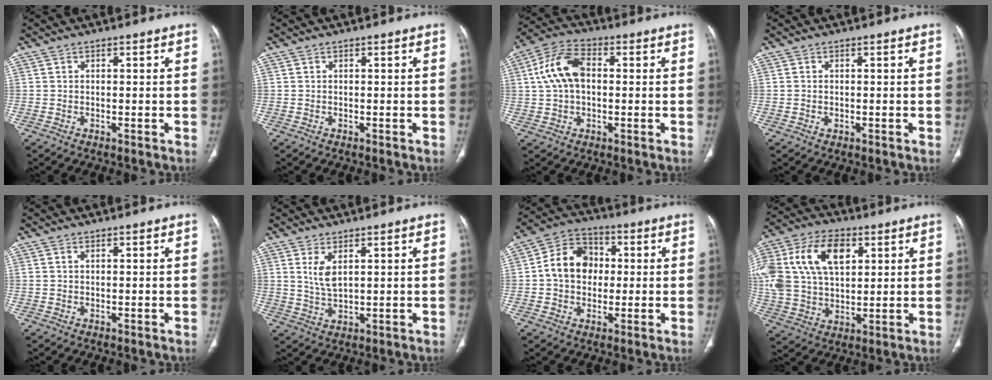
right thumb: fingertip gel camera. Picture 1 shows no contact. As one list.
[{"total": 0.0}, {"total": 10.4, "force": [1.2, 6.5, 8.1], "torque": [-0.161, 0.026, 0.019]}, {"total": 0.7, "force": [-0.1, 0.5, 0.4], "torque": [-0.011, 0.001, 0.001]}, {"total": 0.7, "force": [0.3, 0.4, 0.5], "torque": [-0.013, 0.006, 0.007]}, {"total": 4.4, "force": [1.8, 1.8, 3.6], "torque": [-0.071, -0.014, 0.045]}, {"total": 11.2, "force": [0.5, 9.0, 6.6], "torque": [-0.089, 0.024, 0.000]}, {"total": 25.2, "force": [7.7, 16.4, 17.4], "torque": [-0.396, 0.036, 0.147]}]